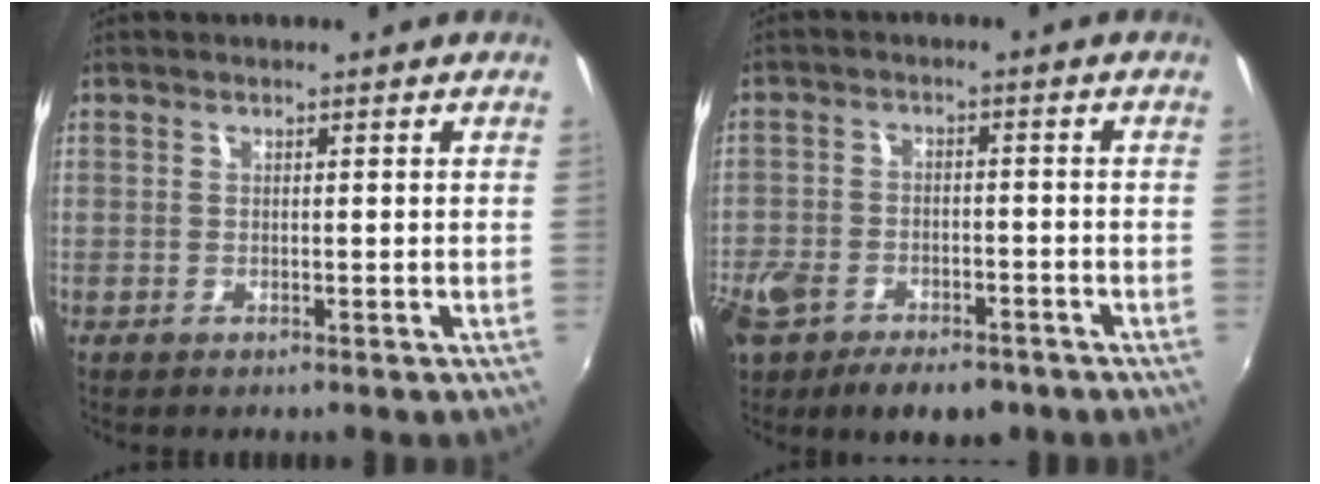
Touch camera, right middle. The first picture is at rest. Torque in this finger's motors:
{"motor_torque": [1.07, -1.07, 0.21, 0.09]}